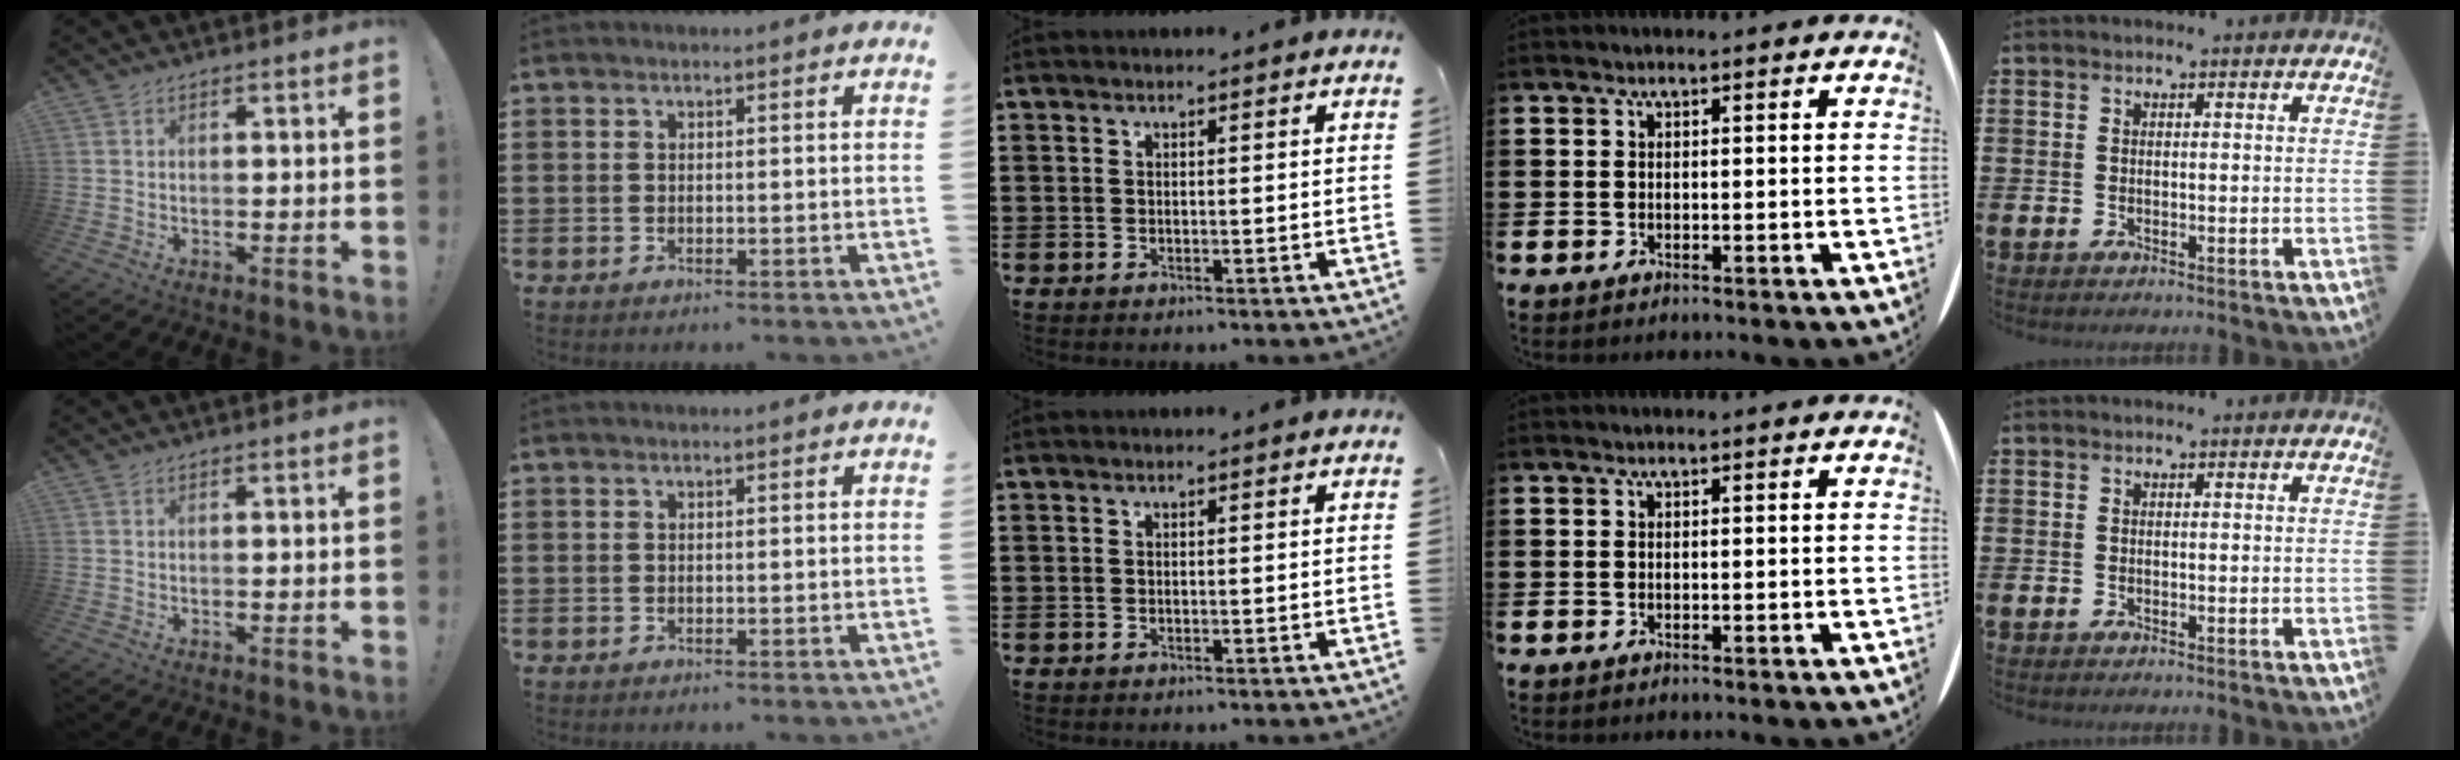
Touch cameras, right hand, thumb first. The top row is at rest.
{}